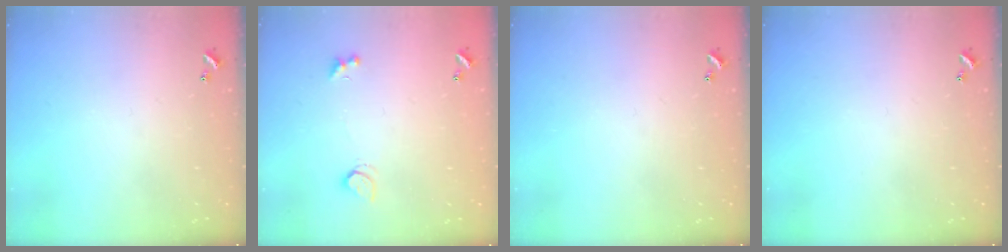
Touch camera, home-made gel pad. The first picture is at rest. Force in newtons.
{"total": 1.8, "press": 1.8, "slide": 0.5}
{"total": 0.0}
{"total": 0.0}